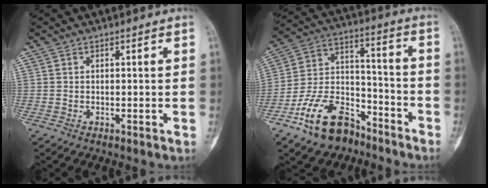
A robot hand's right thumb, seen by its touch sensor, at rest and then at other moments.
{"total": 15.8, "force": [-10.5, 8.8, 7.9], "torque": [-0.120, 0.090, -0.191]}